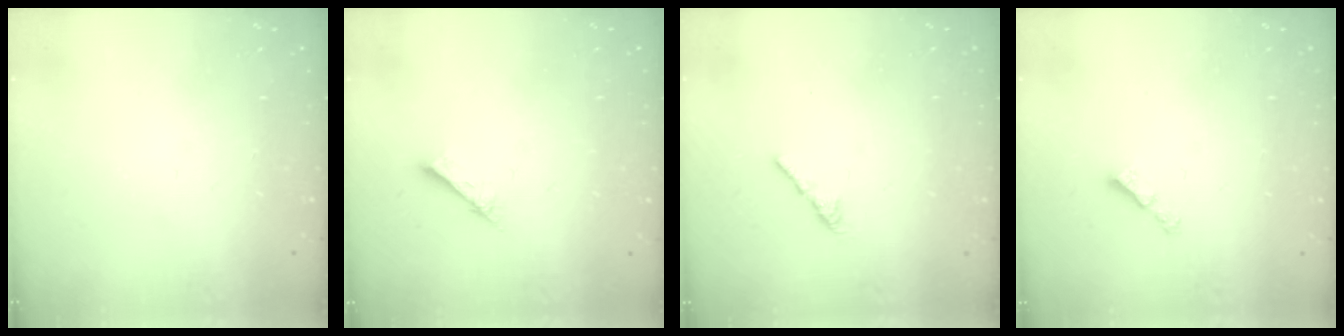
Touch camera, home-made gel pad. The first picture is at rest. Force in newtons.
{"total": 2.1, "press": 2.1, "slide": 0.2}
{"total": 2.1, "press": 2.0, "slide": 0.7}
{"total": 3.0, "press": 2.9, "slide": 0.5}